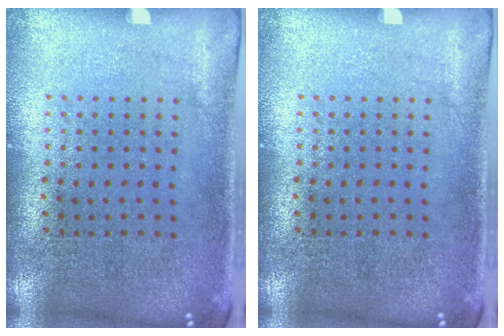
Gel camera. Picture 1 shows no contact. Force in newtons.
{"total": 0.0}